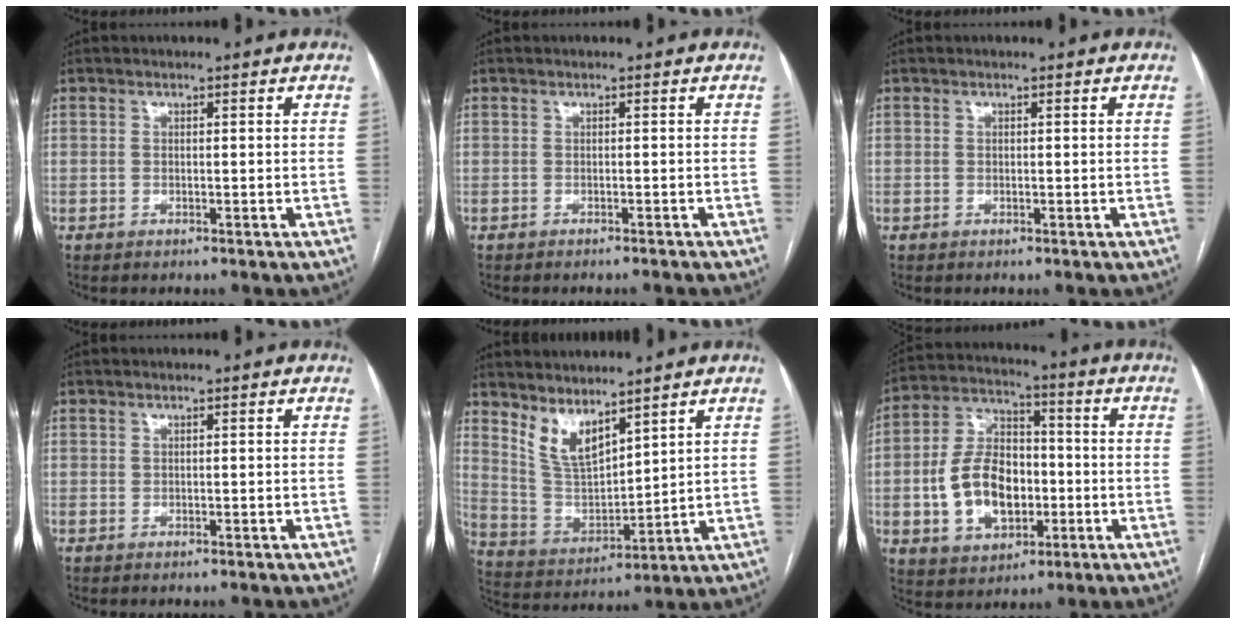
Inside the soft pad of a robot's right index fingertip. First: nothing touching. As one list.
[{"total": 1.7, "force": [-1.6, -0.1, 0.4], "torque": [-0.005, -0.002, -0.019]}, {"total": 0.0}, {"total": 0.0}, {"total": 8.0, "force": [6.1, 2.5, 4.6], "torque": [-0.101, -0.009, 0.139]}, {"total": 13.5, "force": [-2.4, 8.8, 9.9], "torque": [-0.205, 0.022, -0.035]}]